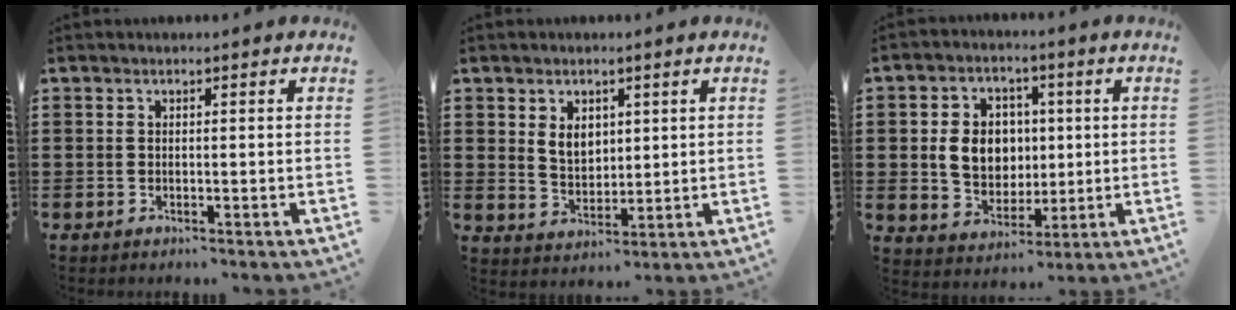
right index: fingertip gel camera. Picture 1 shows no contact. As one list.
[{"total": 4.2, "force": [1.7, 2.9, 2.5], "torque": [-0.050, 0.007, 0.028]}, {"total": 7.7, "force": [0.7, 6.5, 4.1], "torque": [-0.084, 0.016, 0.010]}]